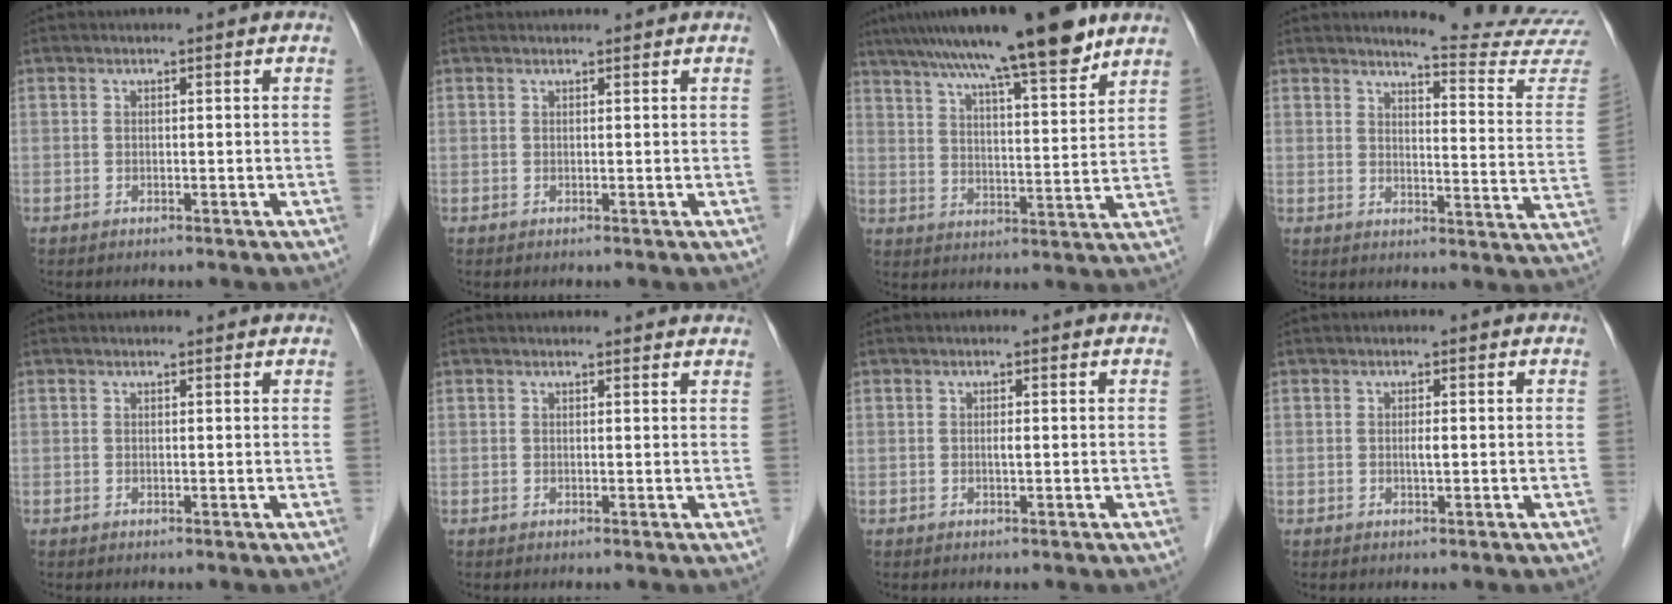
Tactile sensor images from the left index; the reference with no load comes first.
{"total": 2.0, "force": [2.0, 0.2, 0.3], "torque": [-0.007, 0.024, 0.029]}
{"total": 18.1, "force": [13.6, 1.6, 11.8], "torque": [-0.190, 0.024, 0.209]}
{"total": 15.0, "force": [14.7, -1.6, 2.6], "torque": [-0.031, -0.122, 0.158]}
{"total": 1.7, "force": [1.6, 0.2, 0.2], "torque": [-0.014, 0.007, 0.015]}
{"total": 4.6, "force": [4.4, 0.7, 0.9], "torque": [-0.010, 0.008, 0.039]}
{"total": 0.6, "force": [0.0, 0.0, 0.6], "torque": [-0.013, -0.001, 0.001]}
{"total": 0.9, "force": [0.0, 0.1, 0.9], "torque": [-0.019, -0.002, 0.001]}